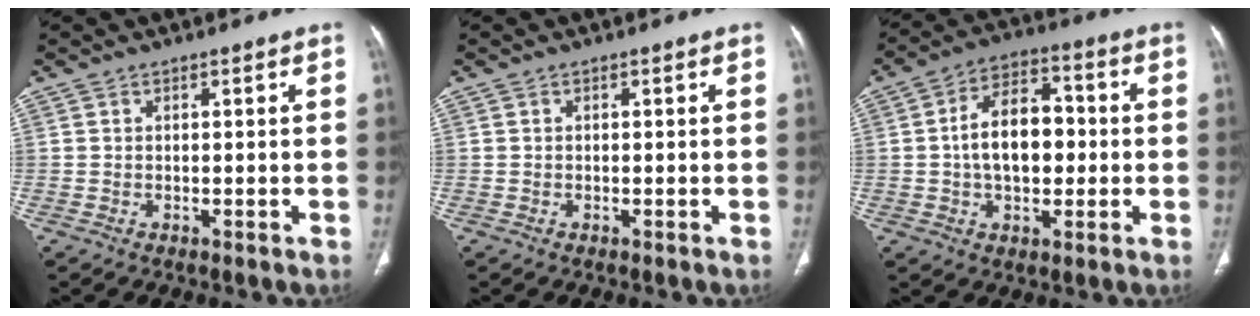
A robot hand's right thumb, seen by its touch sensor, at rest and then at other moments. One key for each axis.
{"total": 0.0}
{"total": 12.6, "fx": -0.2, "fy": 7.9, "fz": 9.8, "tx": -0.137, "ty": 0.027, "tz": -0.007}